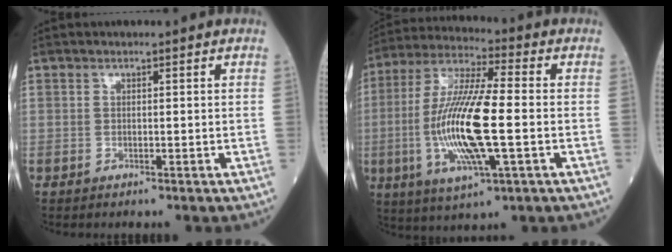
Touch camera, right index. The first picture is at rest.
{"total": 16.5, "force": [-2.6, 2.5, 16.2], "torque": [-0.336, -0.010, -0.047]}